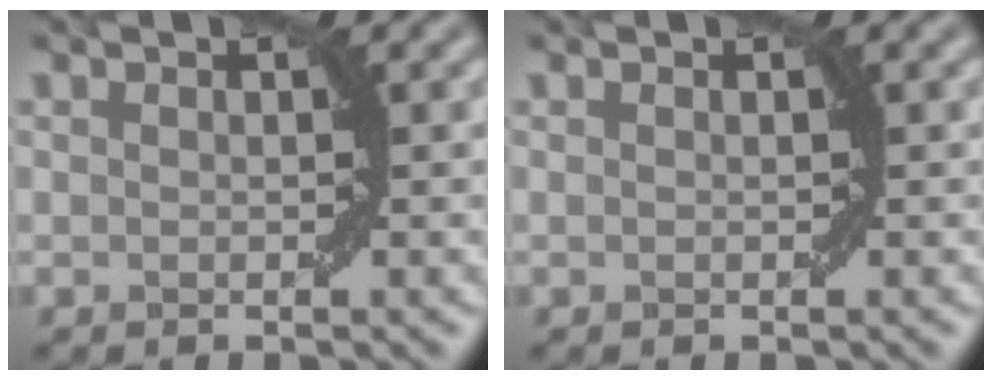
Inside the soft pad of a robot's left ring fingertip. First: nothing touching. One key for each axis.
{"total": 0.0}